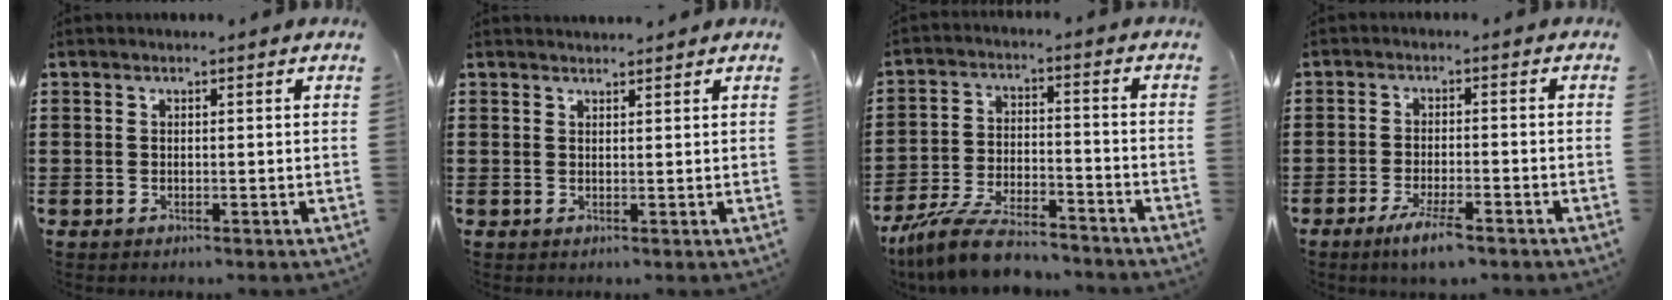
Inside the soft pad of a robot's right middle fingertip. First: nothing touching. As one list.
[{"total": 1.2, "force": [1.2, 0.1, 0.0], "torque": [0.004, -0.003, 0.022]}, {"total": 8.4, "force": [-7.6, 1.5, 3.4], "torque": [-0.073, 0.010, -0.145]}, {"total": 4.5, "force": [-2.9, 0.6, 3.4], "torque": [-0.065, -0.004, -0.052]}]